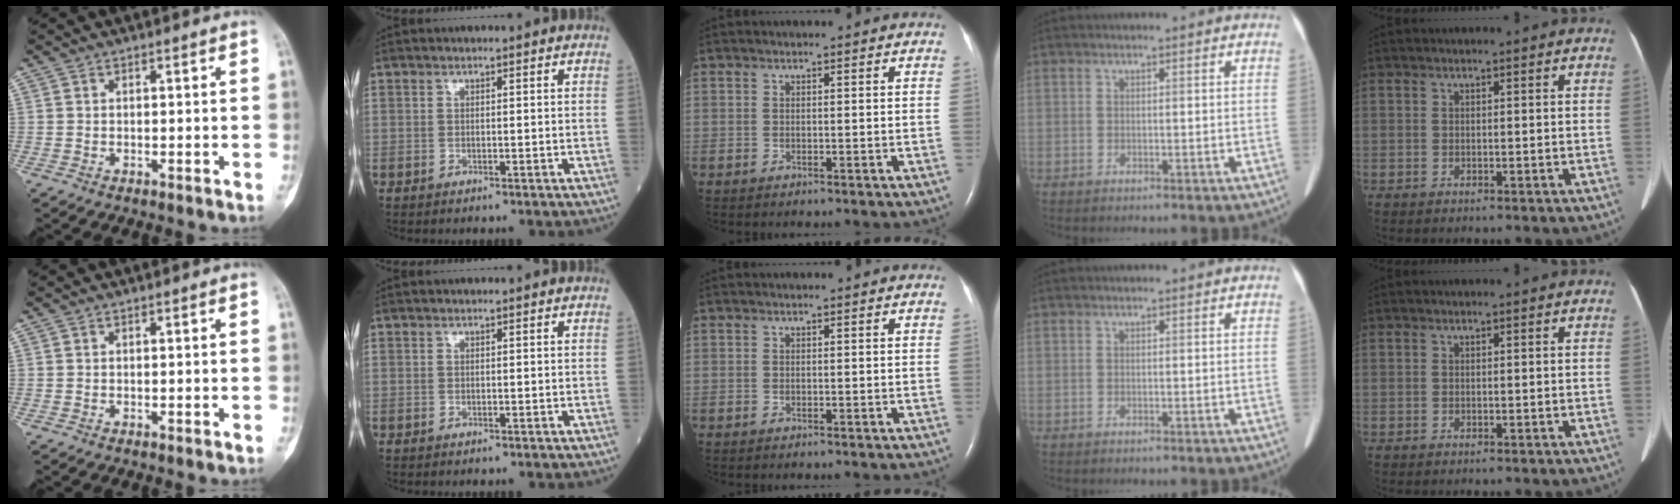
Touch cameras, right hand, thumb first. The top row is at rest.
{}